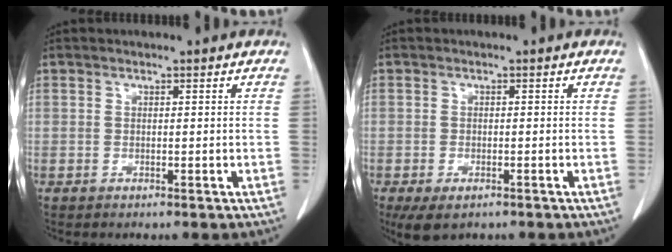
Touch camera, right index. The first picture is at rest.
{"total": 4.2, "force": [-2.7, 1.9, 2.7], "torque": [-0.052, -0.011, -0.036]}